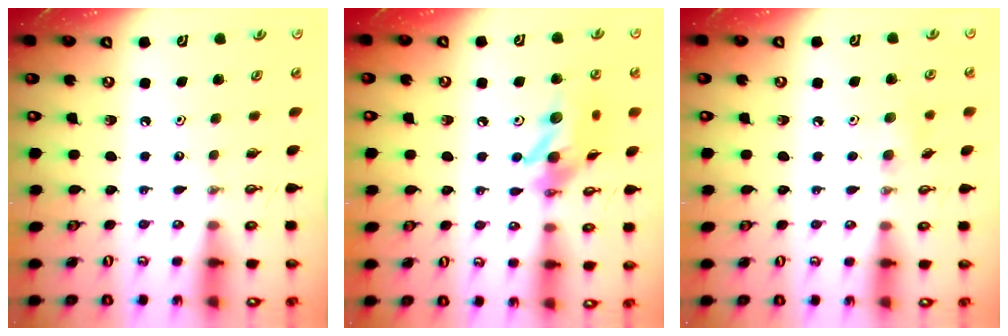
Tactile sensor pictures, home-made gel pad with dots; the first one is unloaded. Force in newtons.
{"total": 14.0, "press": 13.7, "slide": 2.8}
{"total": 6.4, "press": 6.2, "slide": 1.4}